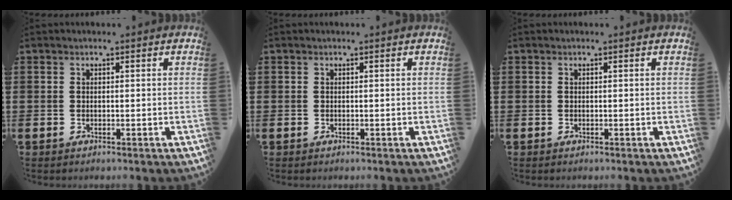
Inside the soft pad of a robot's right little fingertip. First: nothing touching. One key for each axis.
{"total": 0.0}
{"total": 0.0}